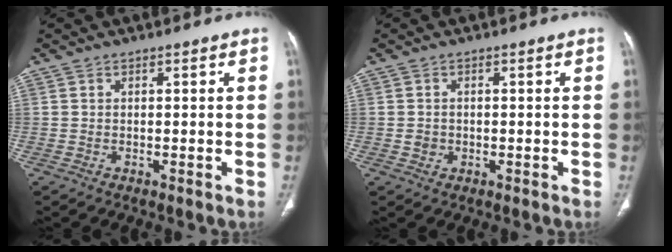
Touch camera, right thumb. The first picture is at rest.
{"total": 1.6, "force": [-0.3, 1.4, 0.7], "torque": [-0.008, 0.003, -0.001]}